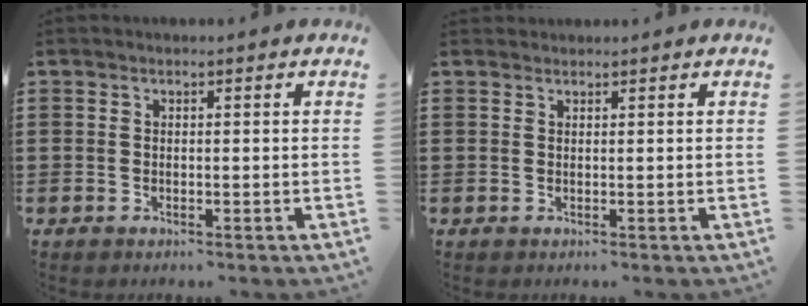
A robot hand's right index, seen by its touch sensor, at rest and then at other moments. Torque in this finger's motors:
{"motor_torque": [0.96, 0.92, -0.15, -0.01]}